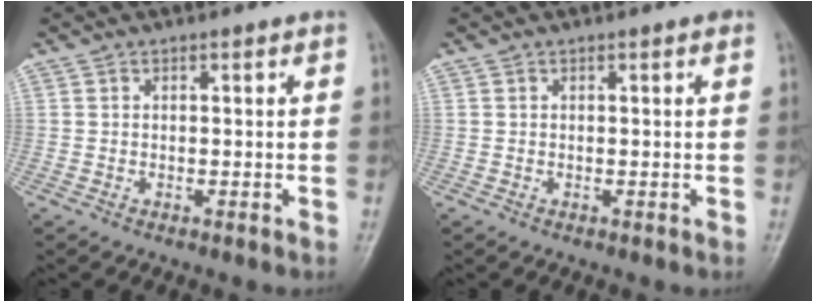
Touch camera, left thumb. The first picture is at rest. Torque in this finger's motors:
{"motor_torque": [0.32, 0.18, 0.10, 0.08, 0.00]}